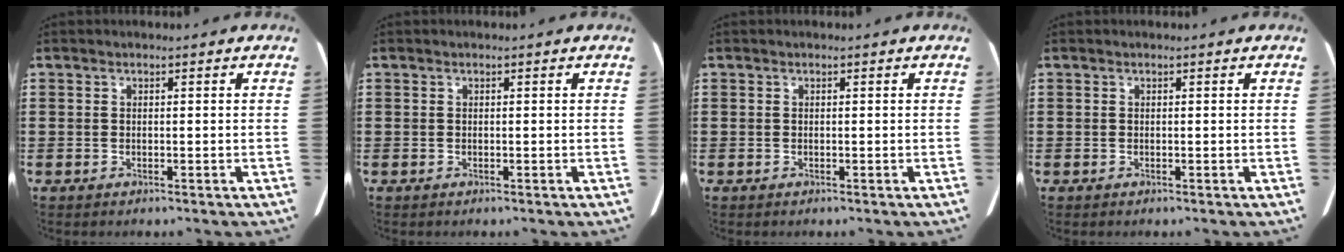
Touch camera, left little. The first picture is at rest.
{"total": 0.0}
{"total": 0.0}
{"total": 0.0}